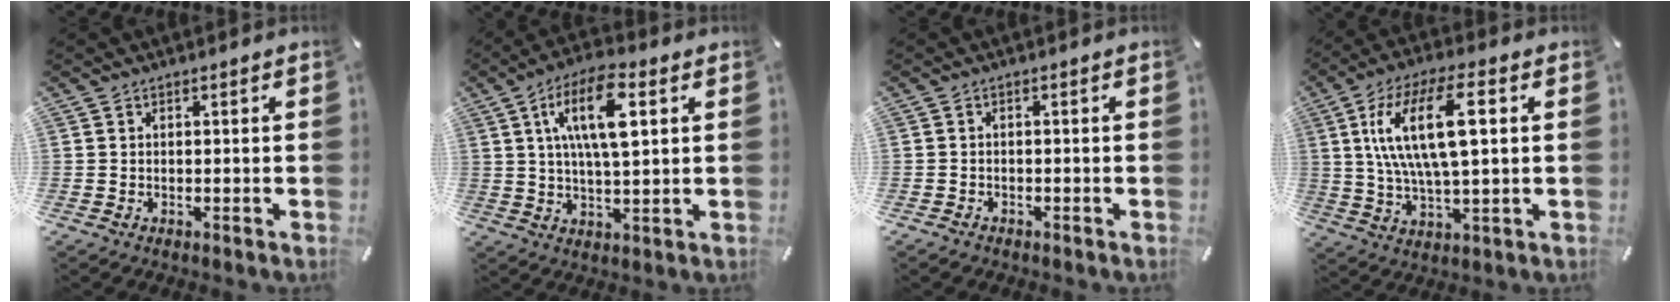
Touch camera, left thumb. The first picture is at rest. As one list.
[{"total": 12.9, "force": [4.2, 4.5, 11.3], "torque": [-0.210, 0.005, 0.069]}, {"total": 1.1, "force": [-0.9, 0.6, 0.3], "torque": [-0.005, 0.003, -0.020]}, {"total": 17.1, "force": [4.1, 6.2, 15.4], "torque": [-0.326, 0.001, 0.061]}]